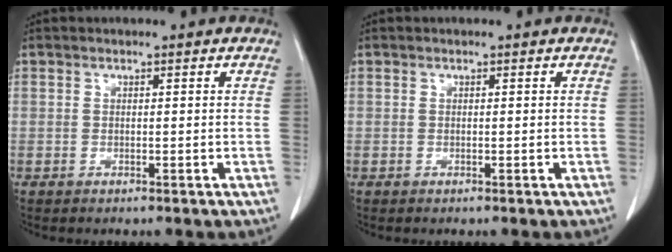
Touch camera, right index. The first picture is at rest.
{"total": 0.0}